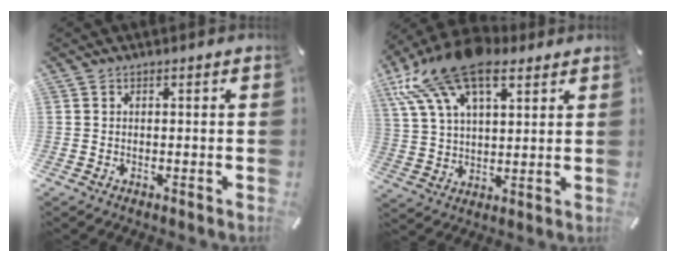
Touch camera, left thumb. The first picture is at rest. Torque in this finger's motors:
{"motor_torque": [3.02, 1.98, 2.05, -0.71, 0.79]}